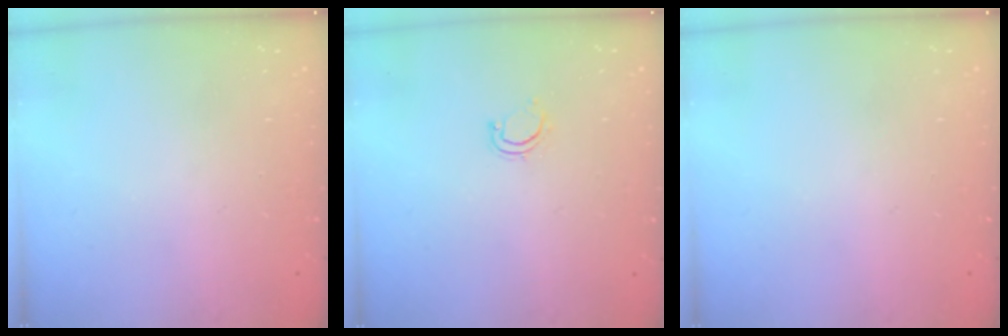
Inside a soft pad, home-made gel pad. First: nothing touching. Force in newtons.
{"total": 3.4, "press": 3.4, "slide": 0.3}
{"total": 0.0}